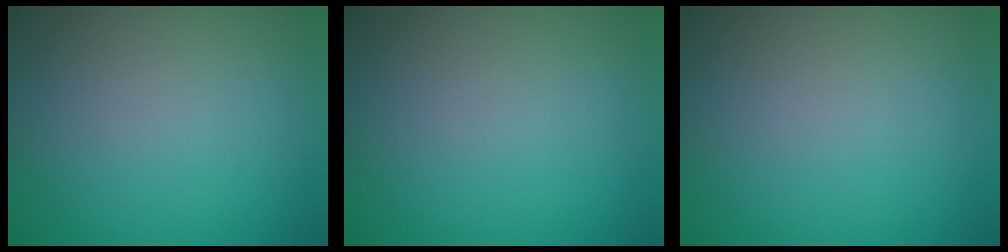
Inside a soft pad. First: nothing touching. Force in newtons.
{"total": 0.0}
{"total": 0.0}